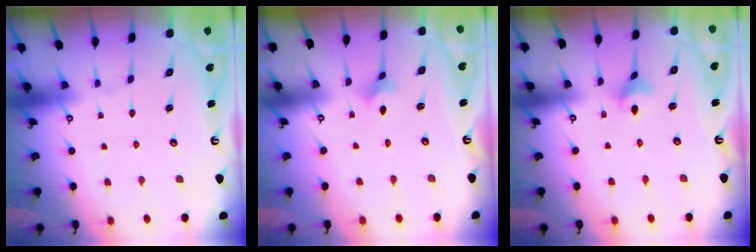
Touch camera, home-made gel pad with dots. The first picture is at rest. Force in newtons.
{"total": 2.0, "press": 1.9, "slide": 0.6}
{"total": 3.0, "press": 3.0, "slide": 0.3}